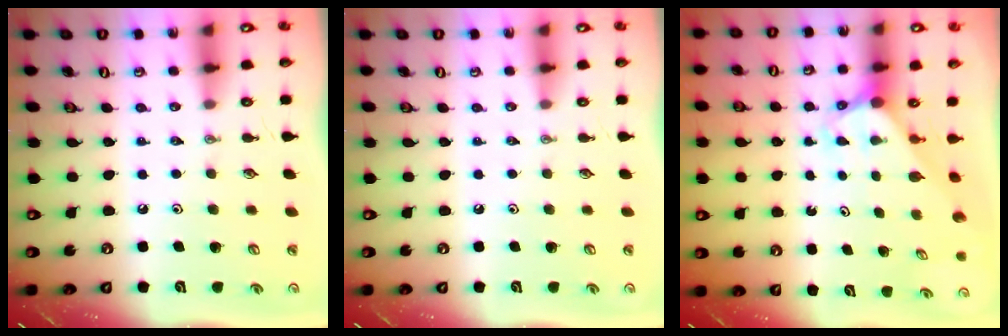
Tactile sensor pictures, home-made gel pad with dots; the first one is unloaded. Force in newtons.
{"total": 0.0}
{"total": 2.8, "press": 2.8, "slide": 0.2}